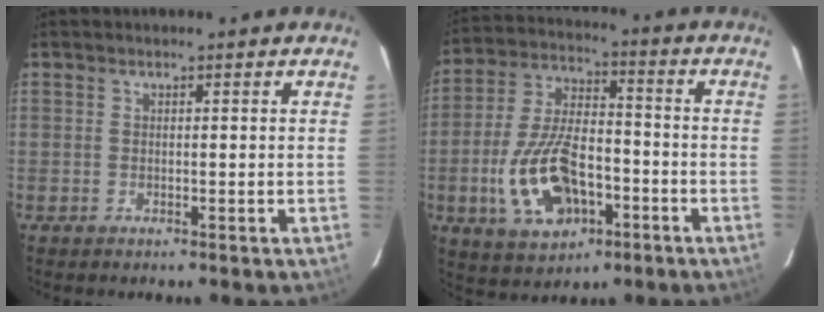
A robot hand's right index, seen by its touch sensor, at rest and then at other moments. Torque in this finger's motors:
{"motor_torque": [1.32, -0.82, 0.72, 0.21]}